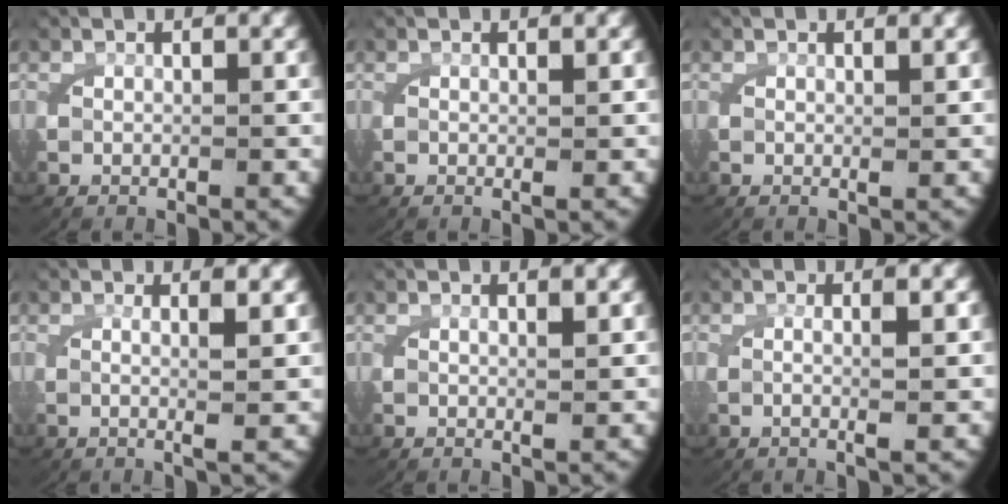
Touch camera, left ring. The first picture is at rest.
{"total": 0.6, "force": [0.2, 0.0, 0.6], "torque": [-0.013, -0.001, 0.002]}
{"total": 0.5, "force": [0.3, -0.1, 0.4], "torque": [-0.010, -0.003, 0.005]}
{"total": 2.3, "force": [0.4, 0.0, 2.3], "torque": [-0.049, -0.008, 0.009]}
{"total": 1.0, "force": [0.3, 0.0, 0.9], "torque": [-0.019, -0.003, 0.006]}
{"total": 2.4, "force": [0.0, 0.3, 2.4], "torque": [-0.049, -0.002, 0.002]}